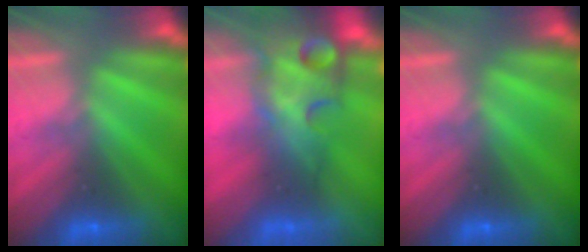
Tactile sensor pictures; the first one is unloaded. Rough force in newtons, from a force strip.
{"total": 5.8}
{"total": 0.0}